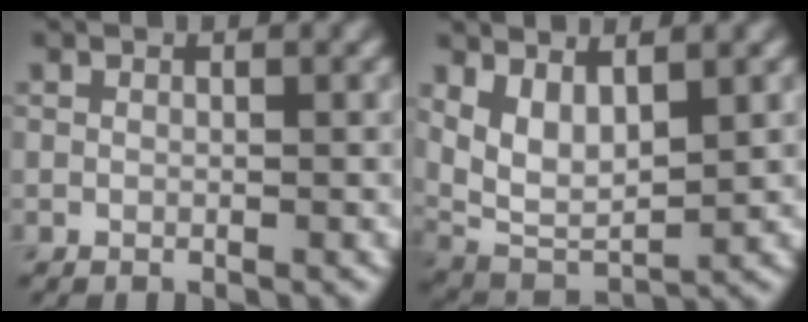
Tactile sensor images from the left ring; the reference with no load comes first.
{"total": 4.7, "force": [1.8, 2.3, 3.7], "torque": [-0.082, -0.012, 0.043]}